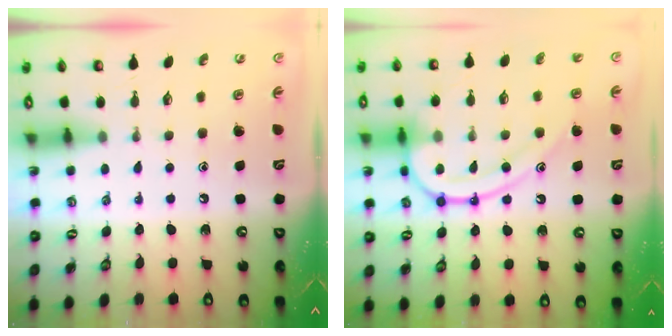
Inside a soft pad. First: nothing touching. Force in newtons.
{"total": 15.7, "press": 15.6, "slide": 1.6}